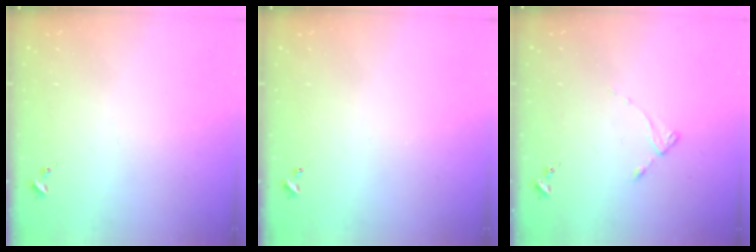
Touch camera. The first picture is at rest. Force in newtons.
{"total": 0.0}
{"total": 2.8, "press": 2.8, "slide": 0.3}